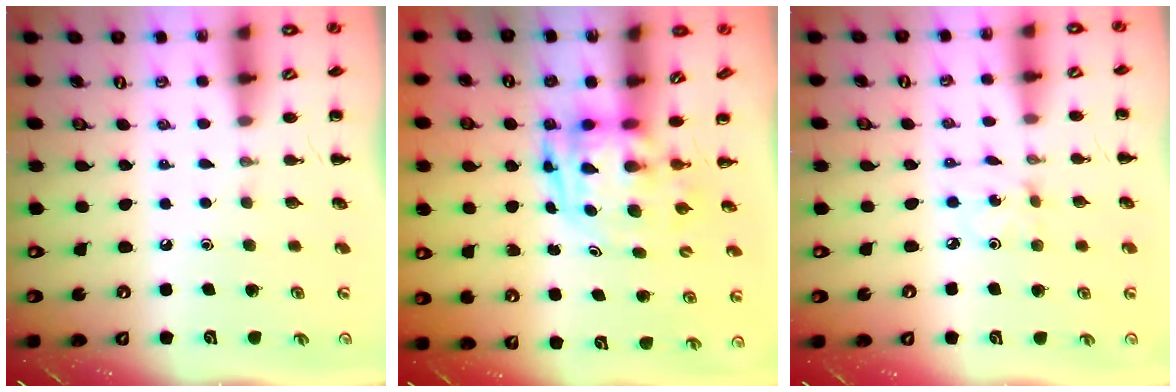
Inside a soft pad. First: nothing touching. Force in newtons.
{"total": 3.2, "press": 3.1, "slide": 0.7}
{"total": 1.0, "press": 0.9, "slide": 0.3}